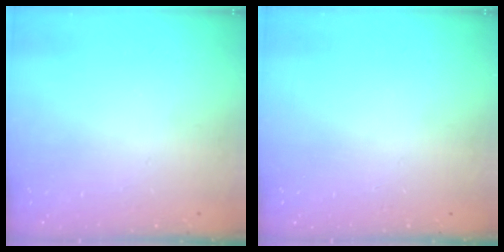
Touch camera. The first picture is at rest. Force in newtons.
{"total": 0.0}